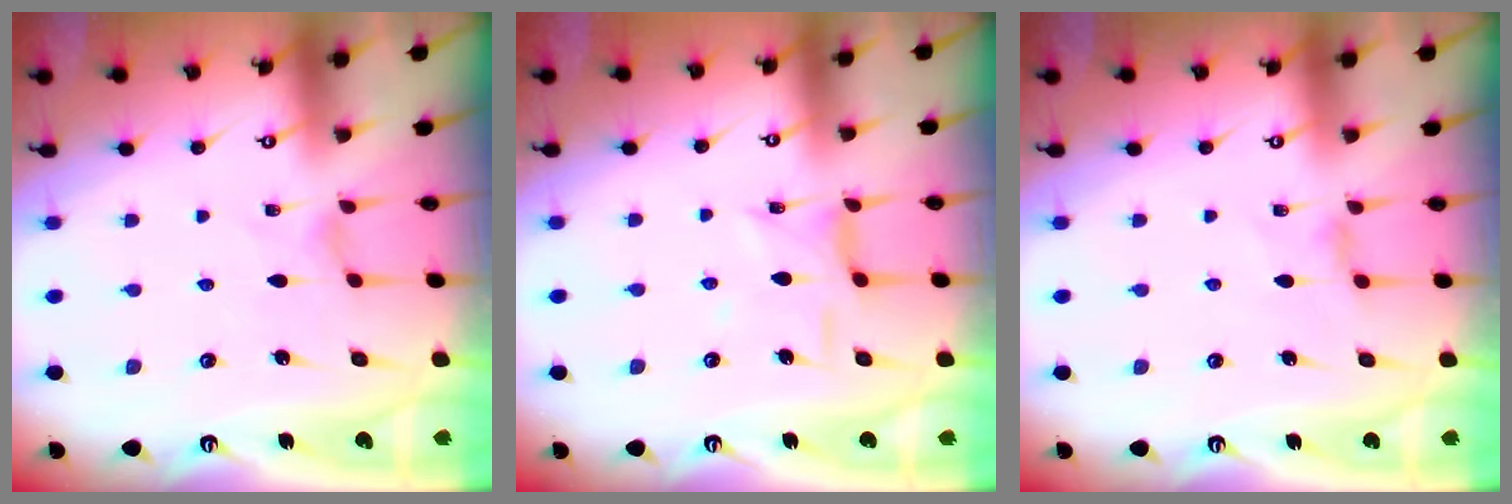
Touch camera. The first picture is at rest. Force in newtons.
{"total": 6.8, "press": 6.8, "slide": 0.4}
{"total": 2.7, "press": 2.6, "slide": 0.5}